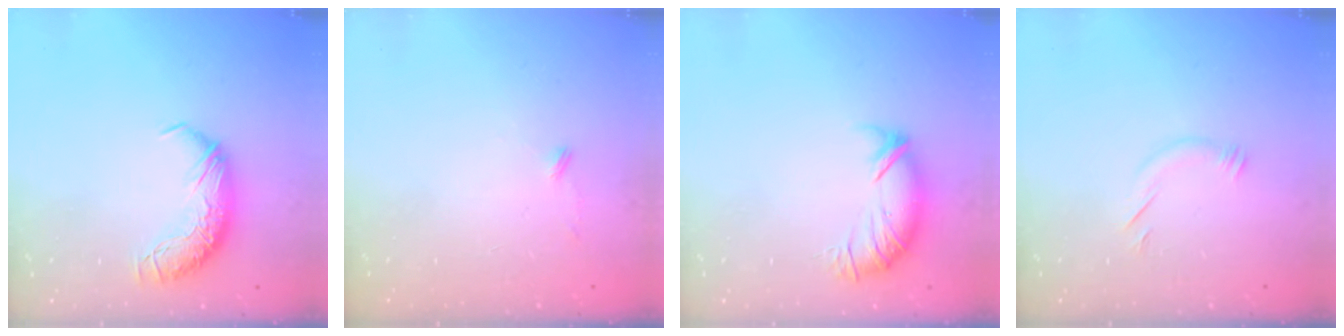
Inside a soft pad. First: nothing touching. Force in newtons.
{"total": 8.7, "press": 8.7, "slide": 0.5}
{"total": 3.7, "press": 3.2, "slide": 1.8}
{"total": 5.4, "press": 5.3, "slide": 1.2}